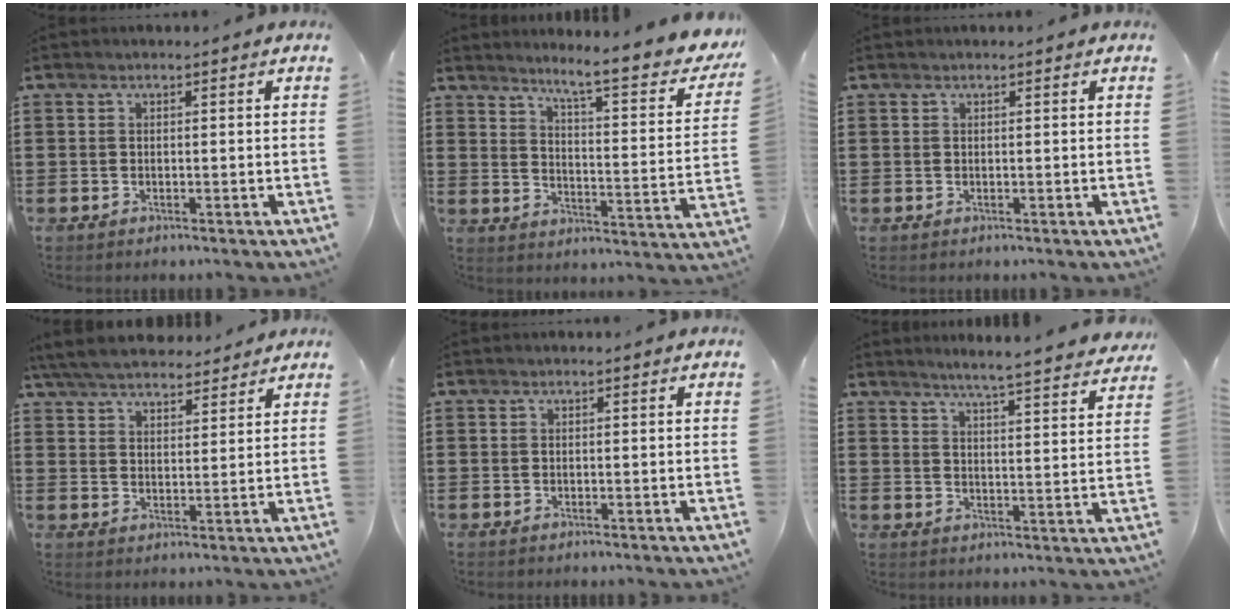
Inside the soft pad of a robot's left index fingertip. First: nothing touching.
{"total": 6.9, "force": [5.5, -0.6, 4.1], "torque": [-0.077, -0.052, 0.080]}
{"total": 0.0}
{"total": 6.1, "force": [5.7, 1.2, 1.7], "torque": [-0.053, -0.015, 0.105]}
{"total": 0.0}
{"total": 4.5, "force": [4.1, -1.0, 1.6], "torque": [-0.046, -0.031, 0.068]}